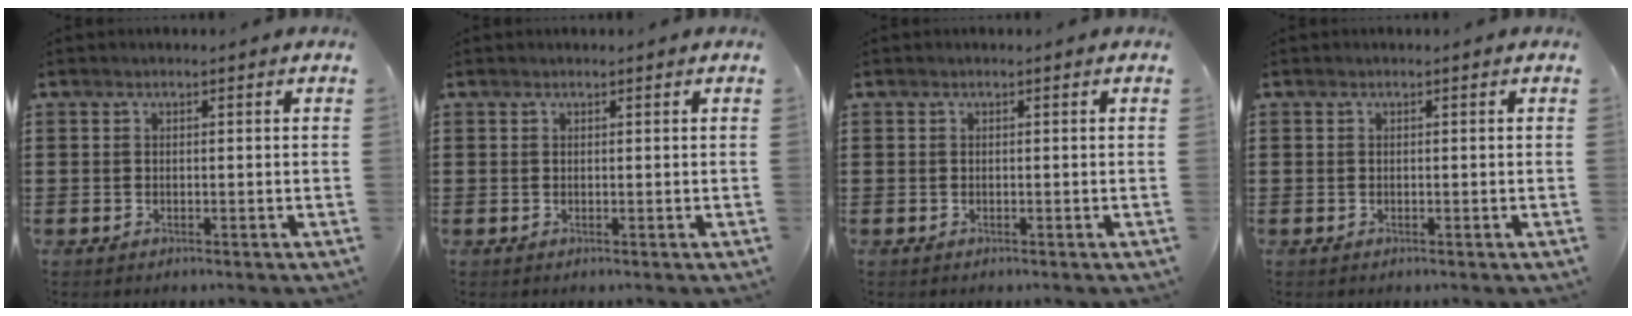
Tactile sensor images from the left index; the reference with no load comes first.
{"total": 0.0}
{"total": 0.0}
{"total": 0.0}